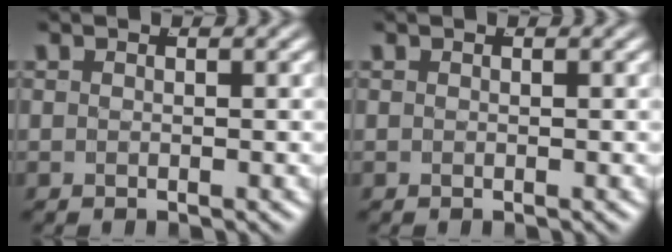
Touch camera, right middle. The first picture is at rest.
{"total": 0.0}